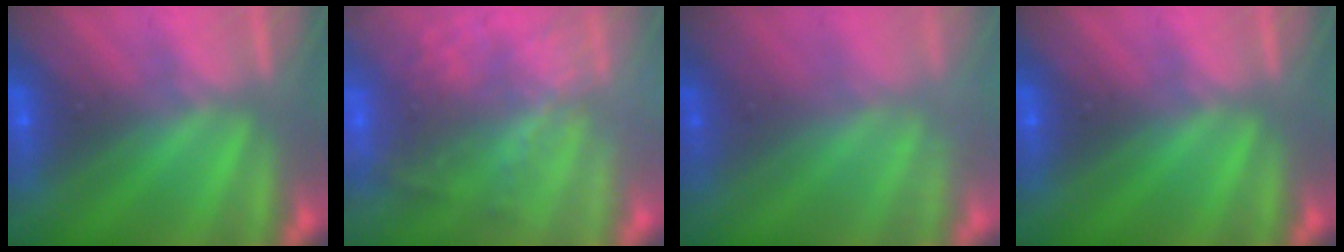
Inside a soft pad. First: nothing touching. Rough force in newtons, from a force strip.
{"total": 5.8}
{"total": 2.4}
{"total": 0.0}